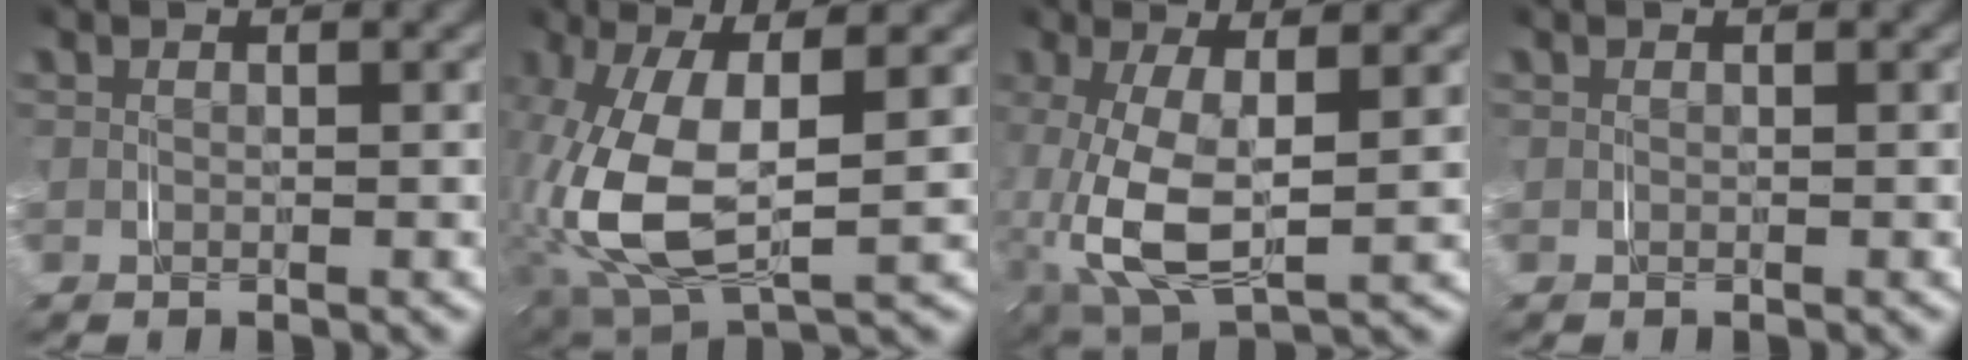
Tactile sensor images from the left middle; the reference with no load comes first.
{"total": 11.0, "force": [-1.1, 6.5, 8.9], "torque": [-0.225, -0.031, 0.005]}
{"total": 8.2, "force": [-1.2, 4.7, 6.5], "torque": [-0.168, -0.036, -0.004]}
{"total": 0.0}